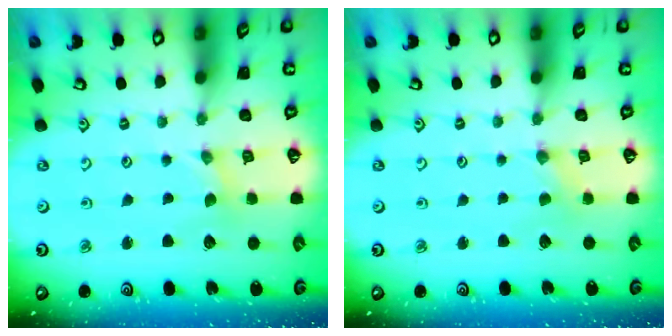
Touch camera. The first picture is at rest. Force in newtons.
{"total": 0.0}